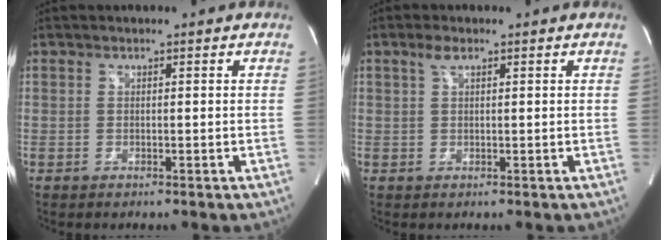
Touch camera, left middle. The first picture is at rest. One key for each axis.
{"total": 1.8, "fx": 1.1, "fy": 0.6, "fz": 1.2, "tx": -0.029, "ty": 0.007, "tz": 0.025}